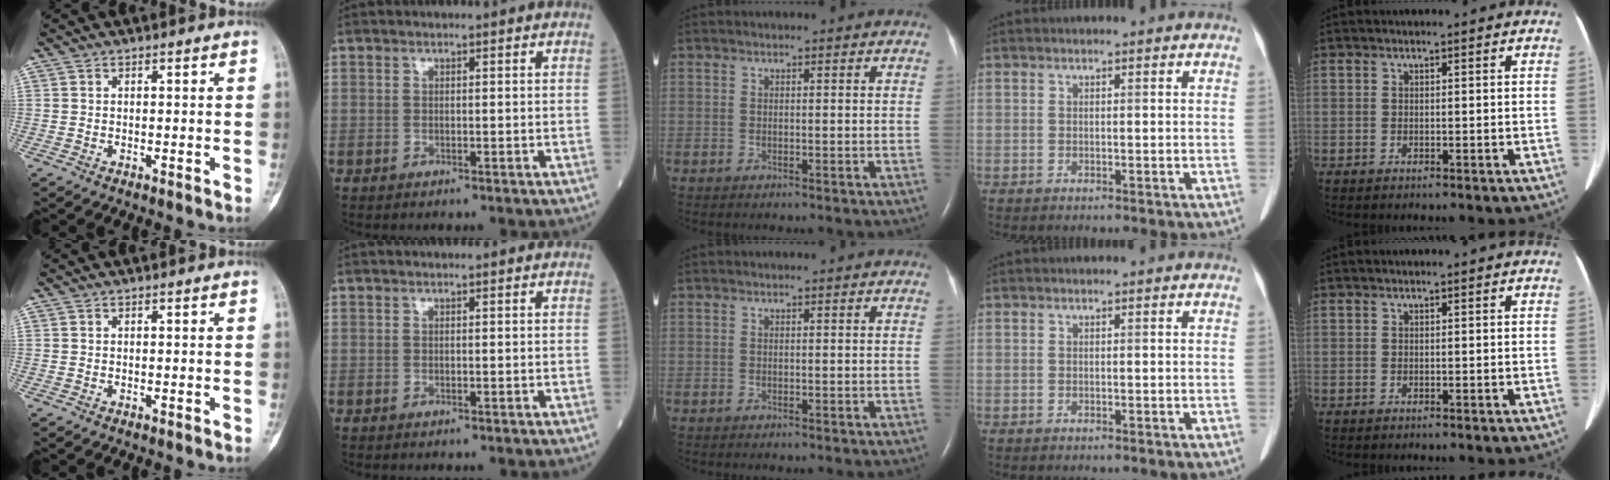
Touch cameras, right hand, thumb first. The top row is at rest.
{}